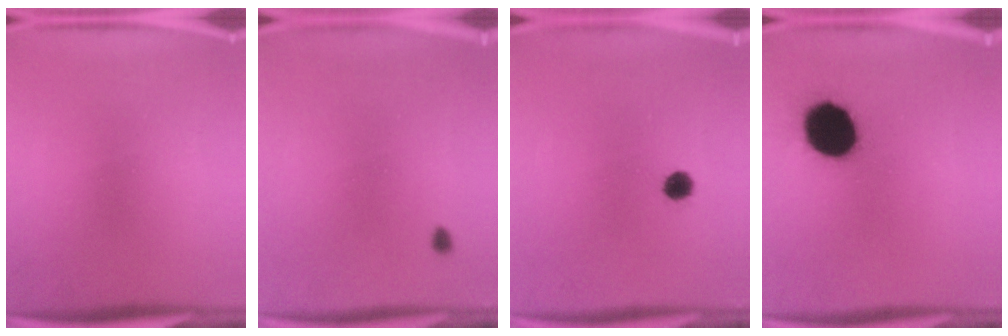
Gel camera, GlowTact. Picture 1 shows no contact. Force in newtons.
{"total": 0.9}
{"total": 2.4}
{"total": 16.4}